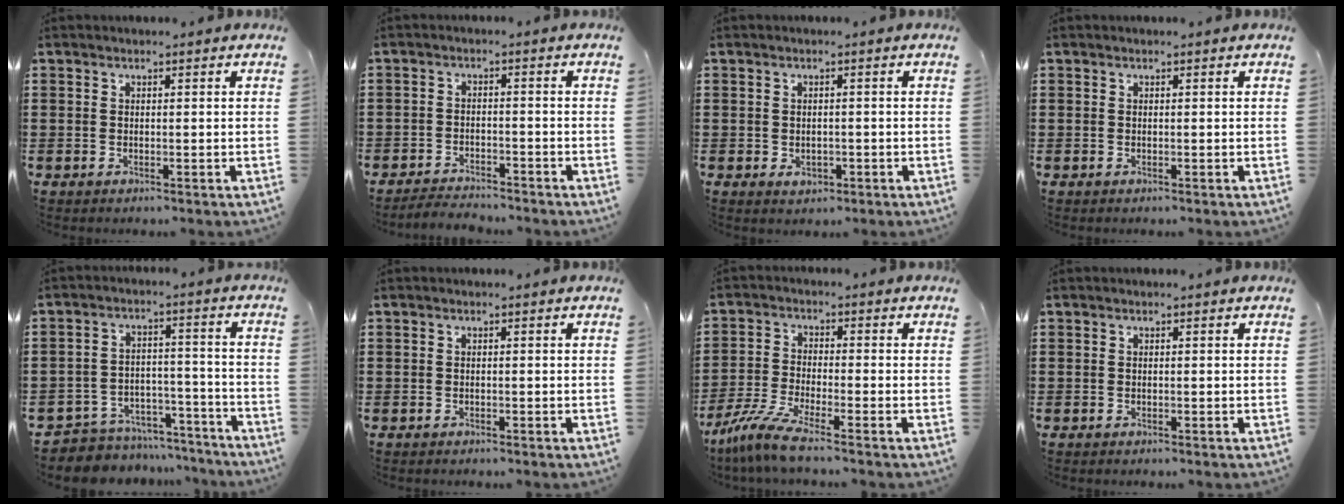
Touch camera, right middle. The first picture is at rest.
{"total": 3.1, "force": [-3.0, 0.5, 0.0], "torque": [-0.007, 0.001, -0.066]}
{"total": 1.7, "force": [-0.5, 1.1, 1.2], "torque": [-0.025, 0.000, -0.009]}
{"total": 0.0}
{"total": 6.0, "force": [-5.8, 1.4, 0.1], "torque": [-0.004, 0.022, -0.118]}
{"total": 0.0}
{"total": 6.0, "force": [-4.8, 0.2, 3.6], "torque": [-0.094, -0.021, -0.098]}
{"total": 0.0}